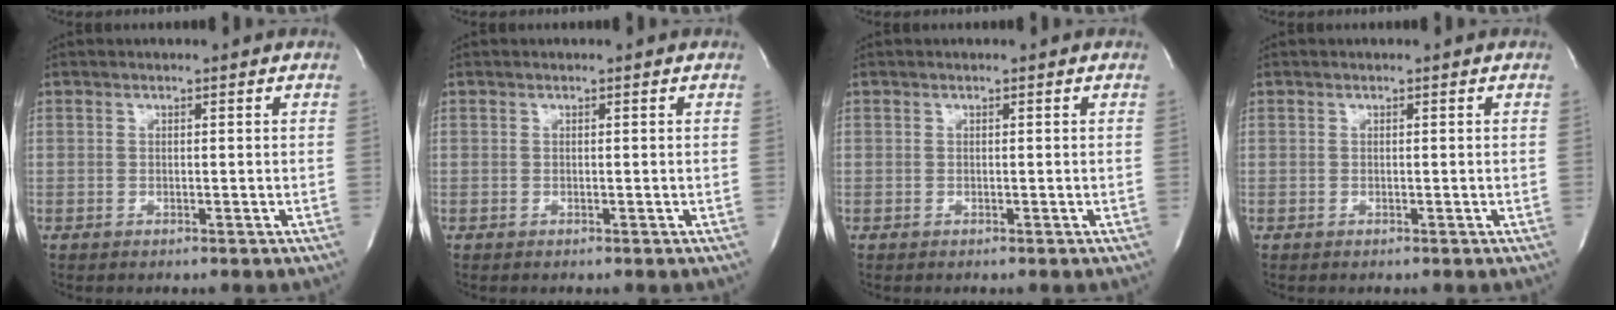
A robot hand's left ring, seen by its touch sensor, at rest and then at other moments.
{"total": 0.0}
{"total": 0.0}
{"total": 0.0}